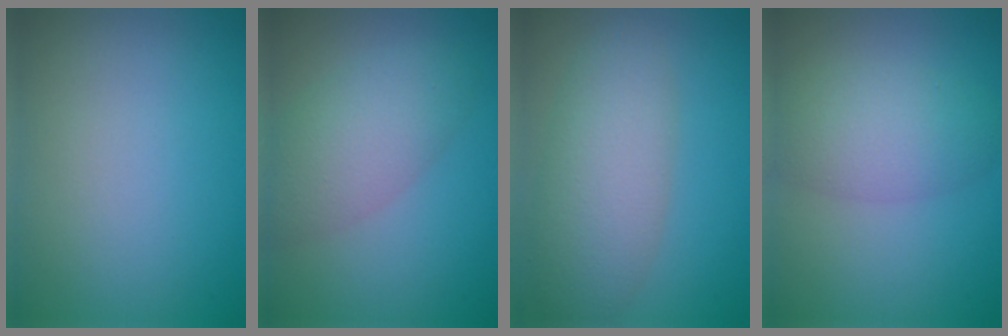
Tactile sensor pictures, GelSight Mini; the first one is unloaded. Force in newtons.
{"total": 4.8, "press": 4.8, "slide": 0.2}
{"total": 5.8, "press": 5.7, "slide": 0.4}
{"total": 4.4, "press": 4.4, "slide": 0.2}